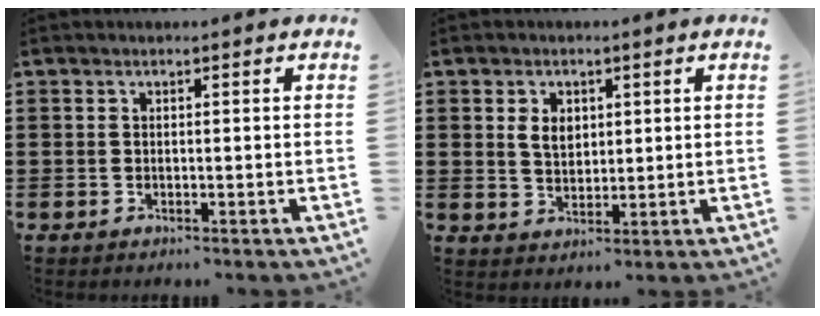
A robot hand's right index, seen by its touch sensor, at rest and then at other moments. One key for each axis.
{"total": 3.6, "fx": 1.1, "fy": 2.5, "fz": 2.4, "tx": -0.047, "ty": 0.006, "tz": 0.017}